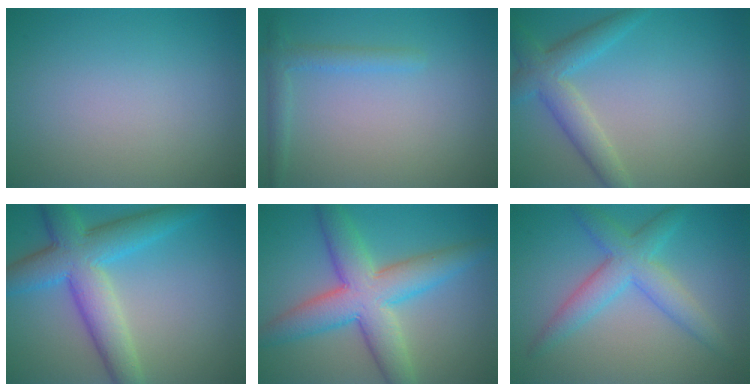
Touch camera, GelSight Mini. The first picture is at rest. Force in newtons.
{"total": 1.9, "press": 1.8, "slide": 0.2}
{"total": 3.9, "press": 3.9, "slide": 0.4}
{"total": 7.6, "press": 7.6, "slide": 0.1}
{"total": 8.0, "press": 8.0, "slide": 0.2}
{"total": 4.6, "press": 4.6, "slide": 0.1}